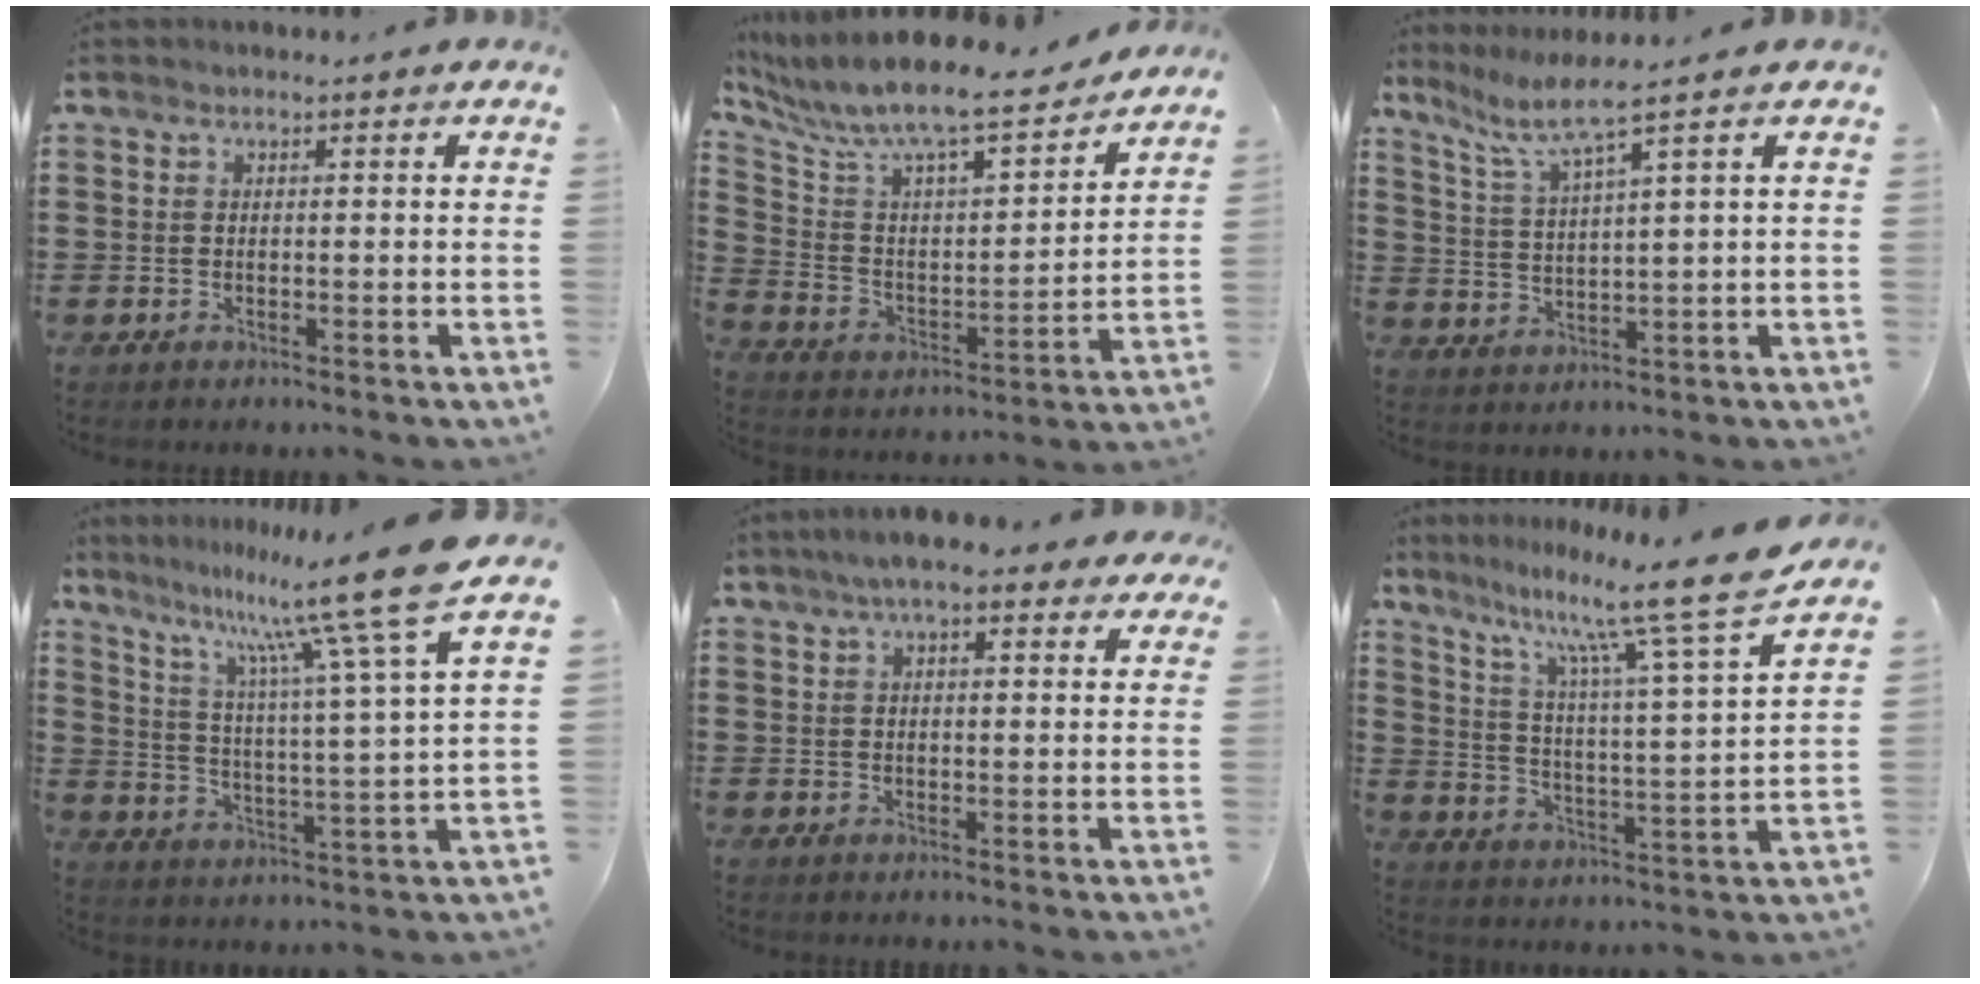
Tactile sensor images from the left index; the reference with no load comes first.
{"total": 8.4, "force": [7.5, 1.2, 3.6], "torque": [-0.107, -0.062, 0.121]}
{"total": 4.5, "force": [3.0, -0.2, 3.3], "torque": [-0.079, -0.015, 0.046]}
{"total": 13.2, "force": [10.3, -1.3, 8.1], "torque": [-0.170, -0.066, 0.158]}
{"total": 5.8, "force": [4.0, 1.5, 4.0], "torque": [-0.079, 0.006, 0.069]}
{"total": 11.6, "force": [9.4, -0.9, 6.7], "torque": [-0.139, -0.073, 0.143]}